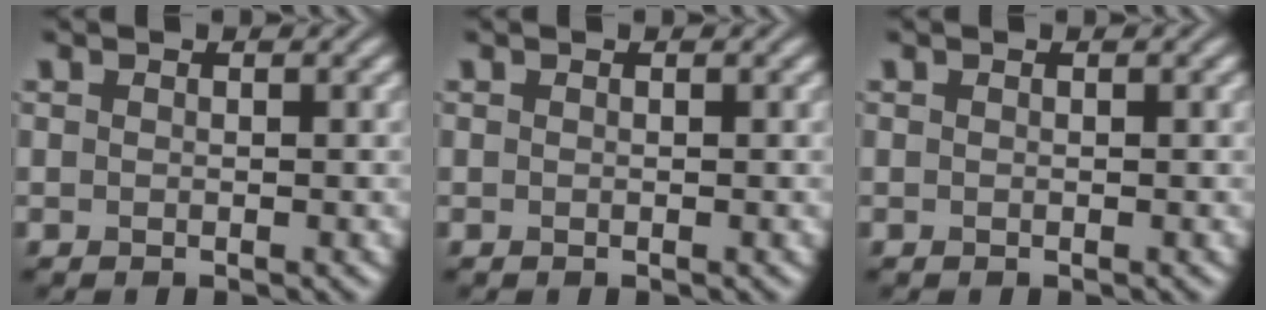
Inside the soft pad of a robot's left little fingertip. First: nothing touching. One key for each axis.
{"total": 0.0}
{"total": 0.0}